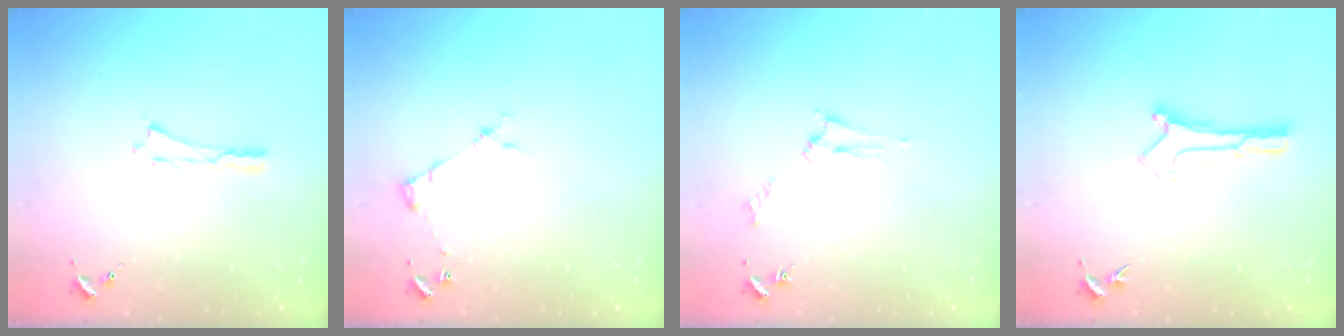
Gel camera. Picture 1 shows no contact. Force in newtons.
{"total": 2.9, "press": 2.9, "slide": 0.4}
{"total": 2.8, "press": 2.8, "slide": 0.3}
{"total": 0.0}